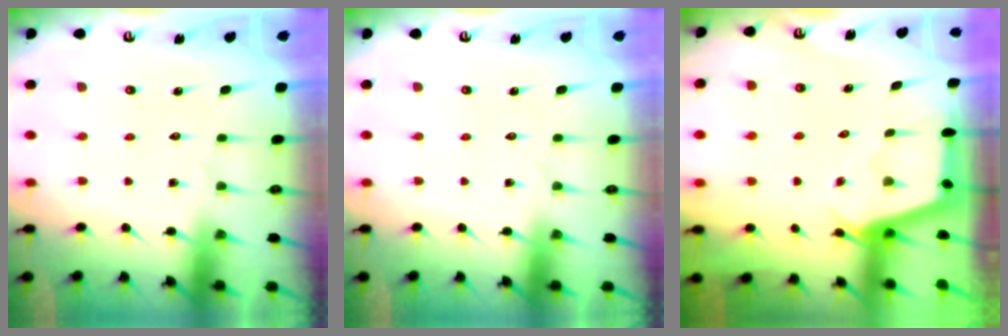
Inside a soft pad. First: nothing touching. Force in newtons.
{"total": 0.0}
{"total": 2.9, "press": 2.9, "slide": 0.3}